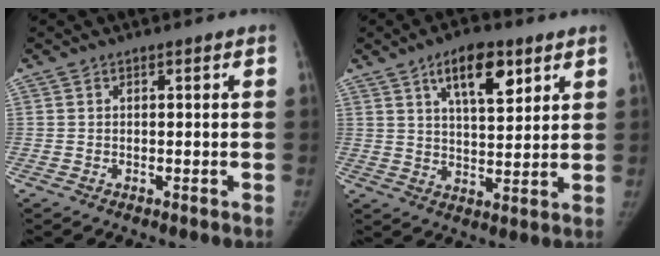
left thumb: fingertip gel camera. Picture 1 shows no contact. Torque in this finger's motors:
{"motor_torque": [0.29, -0.11, 0.89, -0.67, 0.26]}